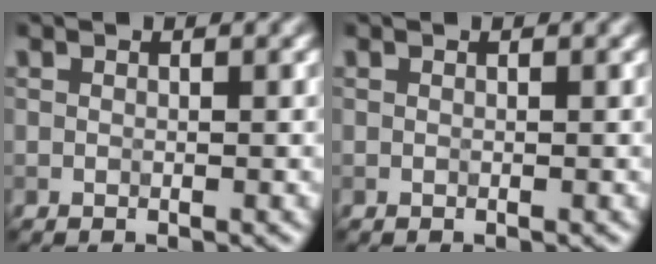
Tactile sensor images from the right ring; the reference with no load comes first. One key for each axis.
{"total": 0.0}